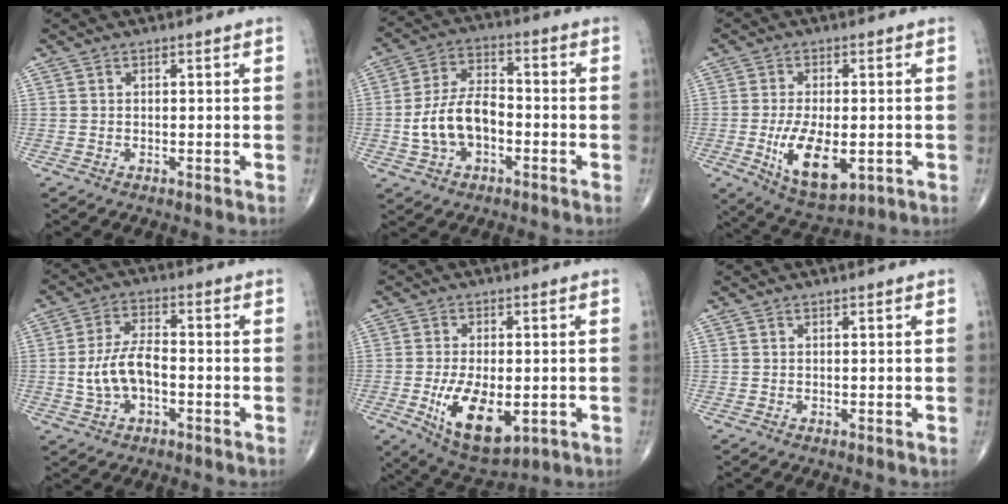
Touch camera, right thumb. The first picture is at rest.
{"total": 11.0, "force": [-2.5, 6.7, 8.4], "torque": [-0.154, 0.034, -0.049]}
{"total": 11.7, "force": [-2.7, 5.6, 9.9], "torque": [-0.166, -0.012, -0.033]}
{"total": 8.4, "force": [-1.5, 4.5, 7.0], "torque": [-0.139, 0.023, -0.030]}
{"total": 12.6, "force": [-3.1, 6.3, 10.5], "torque": [-0.168, -0.010, -0.036]}
{"total": 0.0}